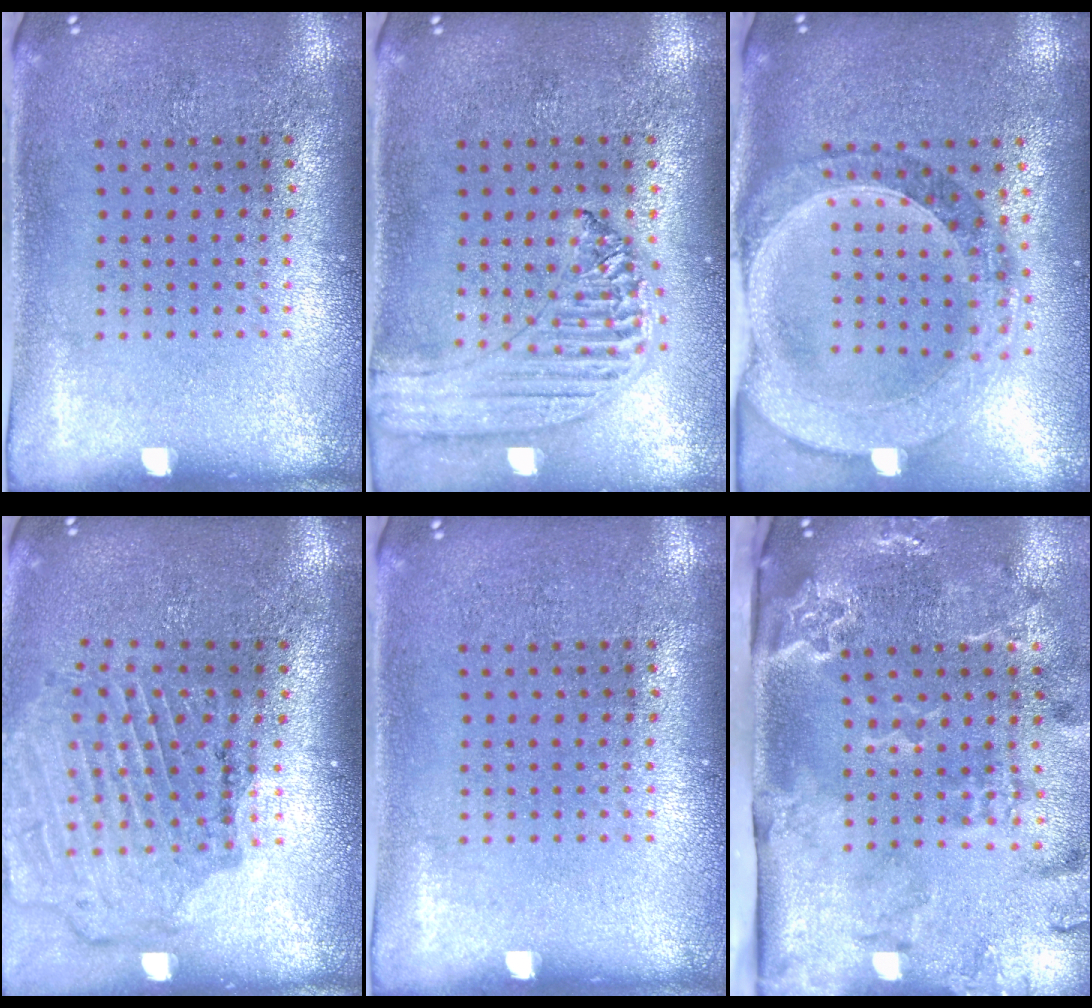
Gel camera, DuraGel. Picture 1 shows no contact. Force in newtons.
{"total": 1.3, "press": 1.3, "slide": 0.1}
{"total": 1.5, "press": 1.4, "slide": 0.5}
{"total": 1.7, "press": 1.7, "slide": 0.1}
{"total": 0.0}
{"total": 3.4, "press": 2.4, "slide": 2.4}